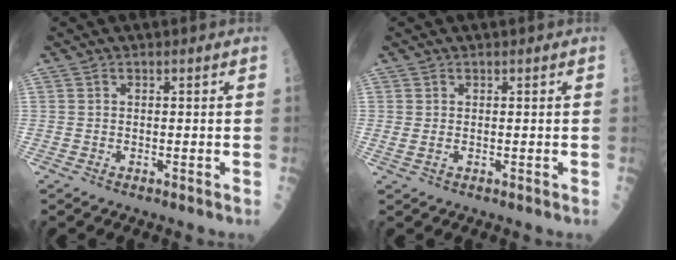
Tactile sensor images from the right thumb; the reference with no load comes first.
{"total": 1.1, "force": [0.2, 0.5, 0.9], "torque": [-0.026, 0.004, 0.009]}